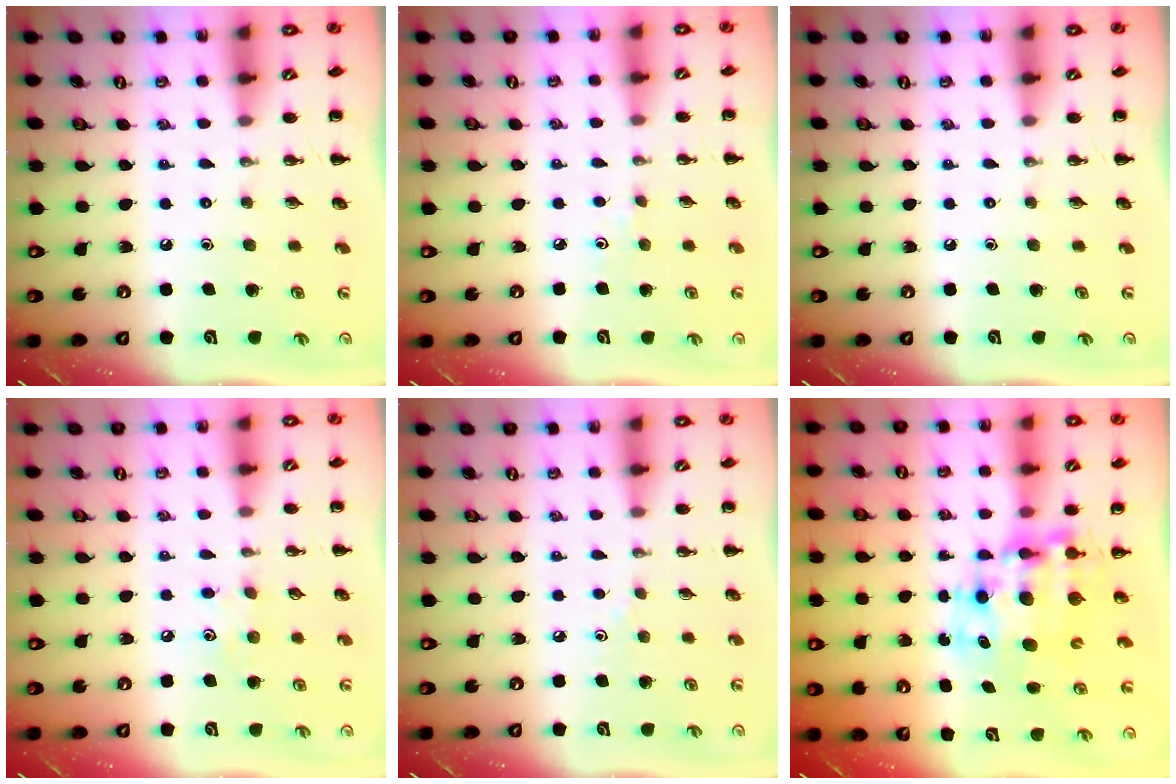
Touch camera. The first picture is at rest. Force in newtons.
{"total": 2.9, "press": 2.7, "slide": 0.9}
{"total": 0.0}
{"total": 5.8, "press": 5.5, "slide": 1.6}
{"total": 2.2, "press": 2.1, "slide": 0.9}
{"total": 10.3, "press": 10.0, "slide": 2.8}